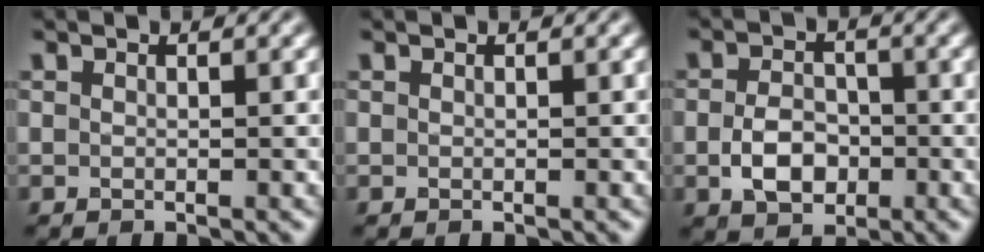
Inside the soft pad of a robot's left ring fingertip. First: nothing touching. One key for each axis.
{"total": 0.0}
{"total": 3.9, "fx": -1.0, "fy": 2.8, "fz": 2.5, "tx": -0.050, "ty": -0.001, "tz": -0.021}